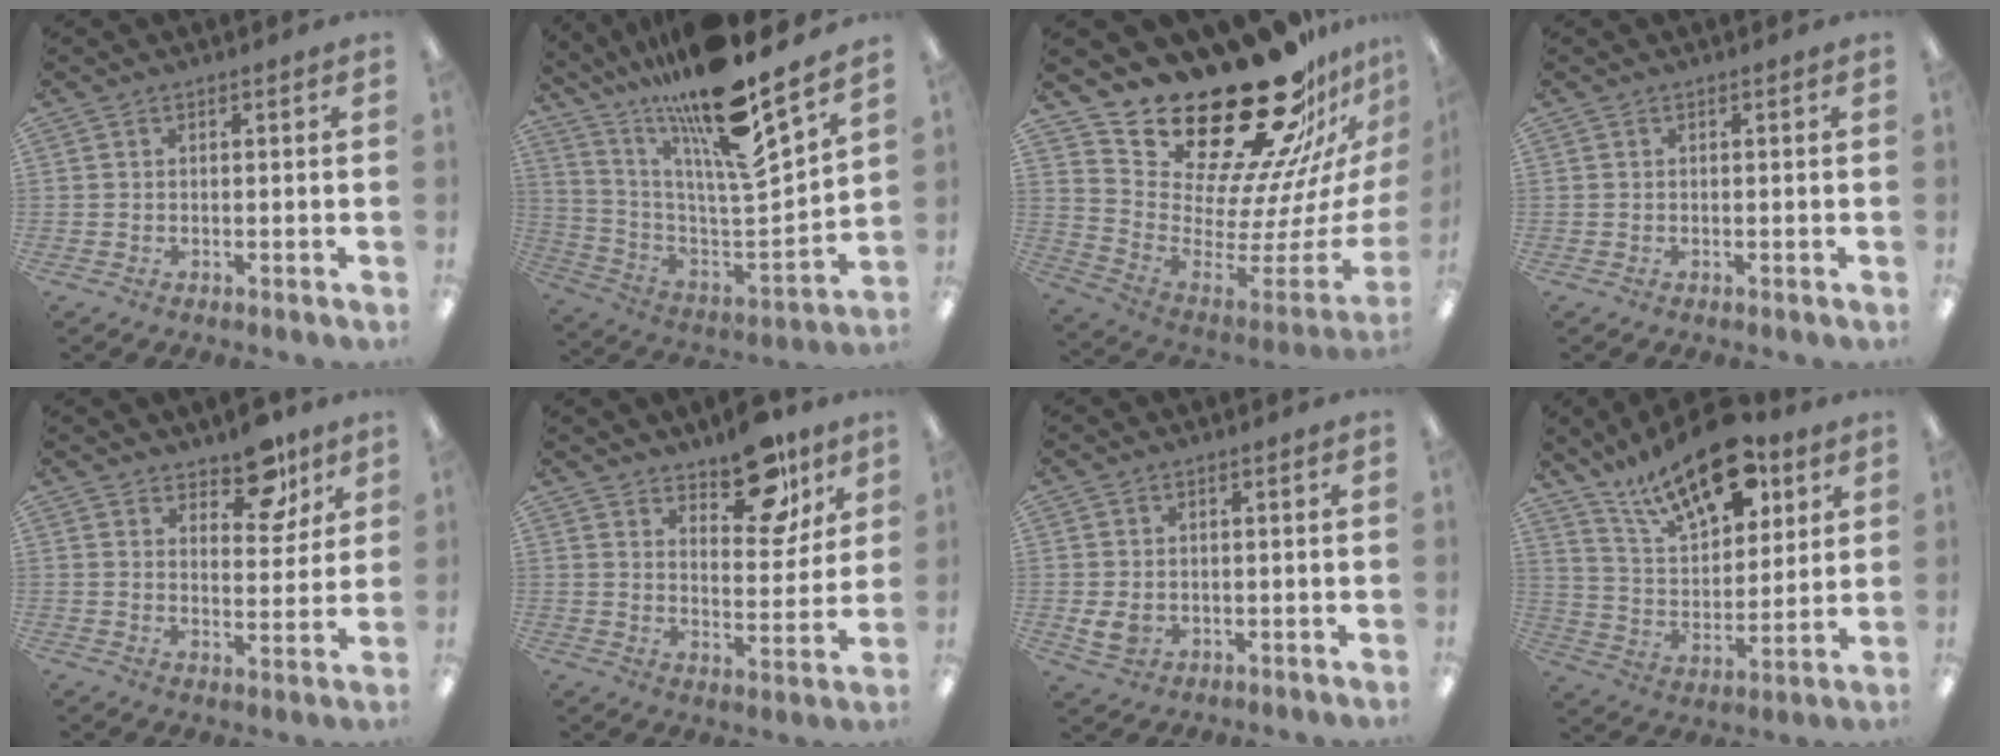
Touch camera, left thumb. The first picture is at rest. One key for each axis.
{"total": 19.6, "fx": 15.0, "fy": 2.1, "fz": 12.4, "tx": -0.203, "ty": -0.125, "tz": 0.240}
{"total": 30.3, "fx": 23.7, "fy": 11.5, "fz": 15.0, "tx": -0.194, "ty": -0.205, "tz": 0.440}
{"total": 0.0}
{"total": 10.1, "fx": 7.8, "fy": 4.7, "fz": 4.4, "tx": -0.047, "ty": -0.049, "tz": 0.137}
{"total": 13.4, "fx": 10.3, "fy": 5.9, "fz": 6.3, "tx": -0.068, "ty": -0.069, "tz": 0.179}
{"total": 4.5, "fx": 1.0, "fy": 3.7, "fz": 2.5, "tx": -0.043, "ty": -0.009, "tz": 0.017}
{"total": 19.7, "fx": 12.9, "fy": 9.0, "fz": 11.9, "tx": -0.190, "ty": -0.064, "tz": 0.223}